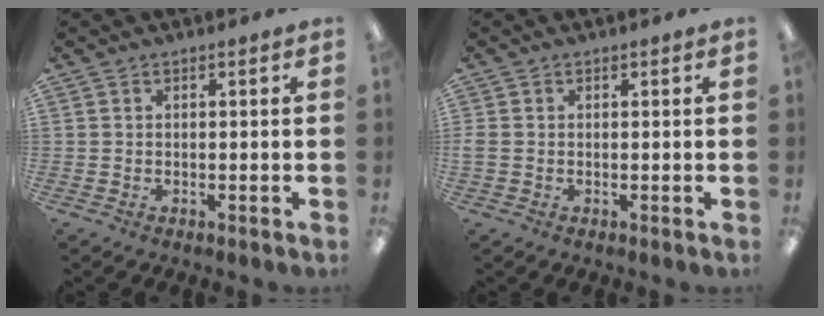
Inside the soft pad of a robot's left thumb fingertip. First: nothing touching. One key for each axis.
{"total": 1.3, "fx": -0.2, "fy": 1.1, "fz": 0.8, "tx": -0.013, "ty": 0.003, "tz": -0.004}